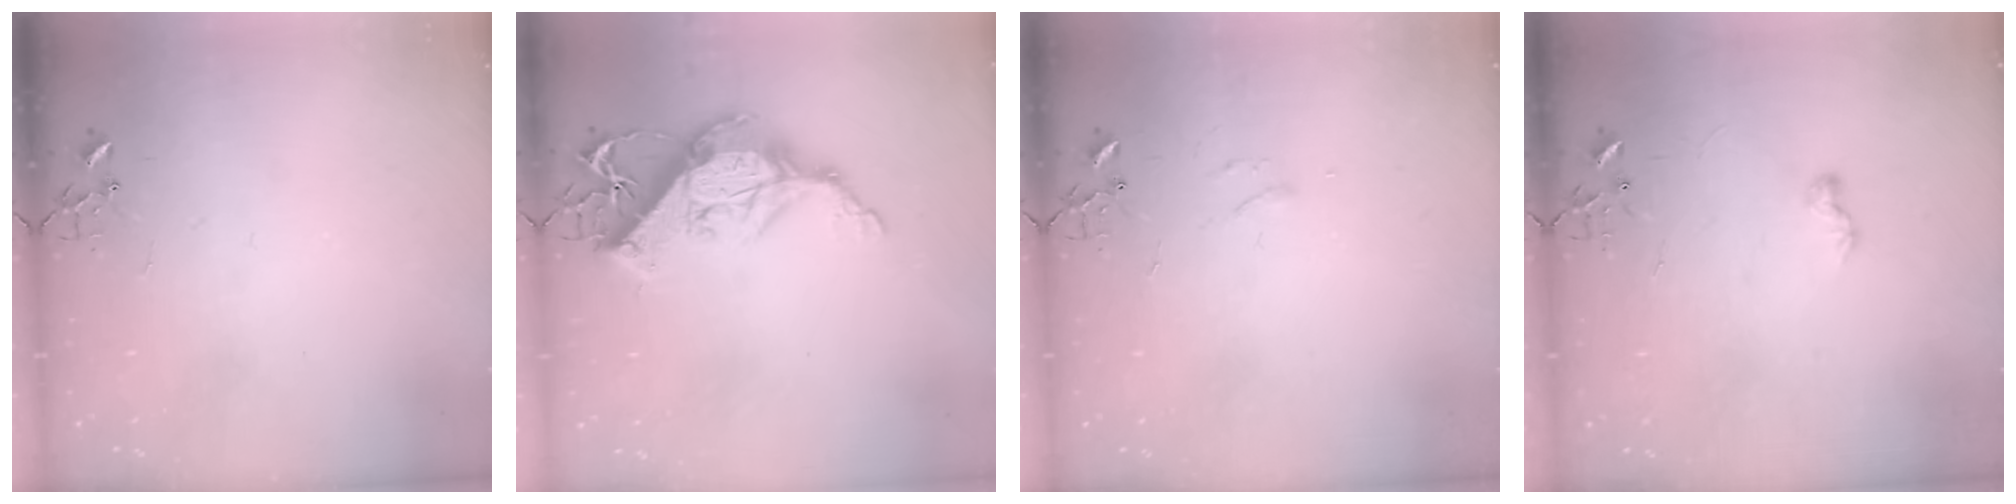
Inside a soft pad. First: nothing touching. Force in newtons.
{"total": 15.6, "press": 15.4, "slide": 2.0}
{"total": 3.9, "press": 3.9, "slide": 0.6}
{"total": 5.3, "press": 5.2, "slide": 0.7}